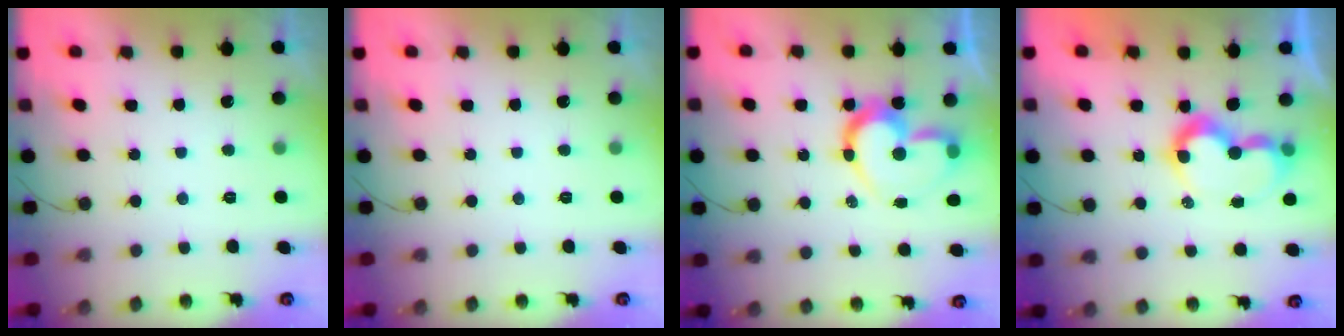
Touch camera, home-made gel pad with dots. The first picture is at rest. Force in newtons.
{"total": 0.0}
{"total": 14.7, "press": 14.5, "slide": 2.2}
{"total": 9.0, "press": 9.0, "slide": 0.6}